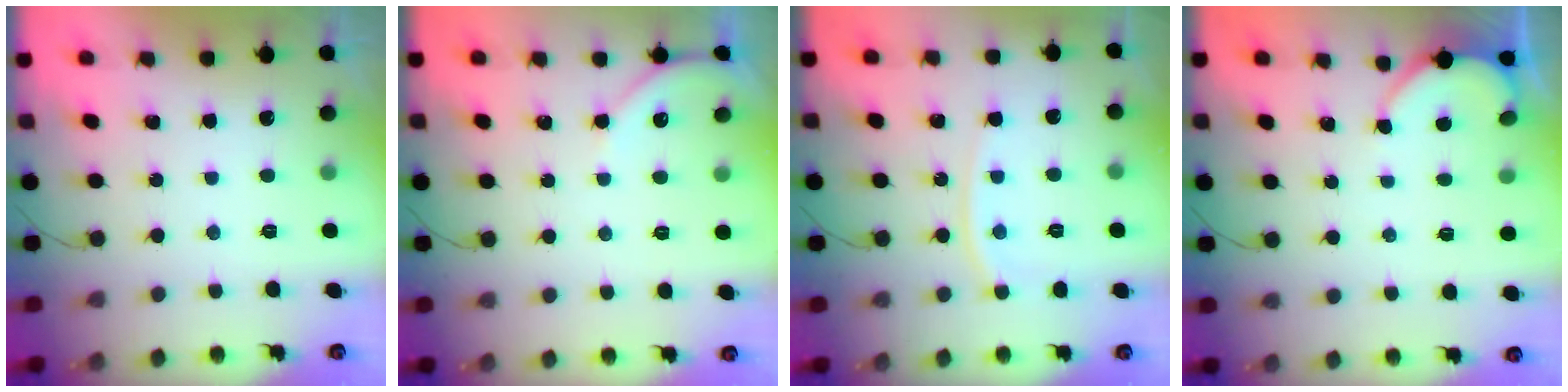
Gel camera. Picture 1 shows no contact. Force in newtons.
{"total": 4.3, "press": 4.3, "slide": 0.6}
{"total": 7.3, "press": 7.2, "slide": 0.9}
{"total": 2.9, "press": 2.8, "slide": 0.4}